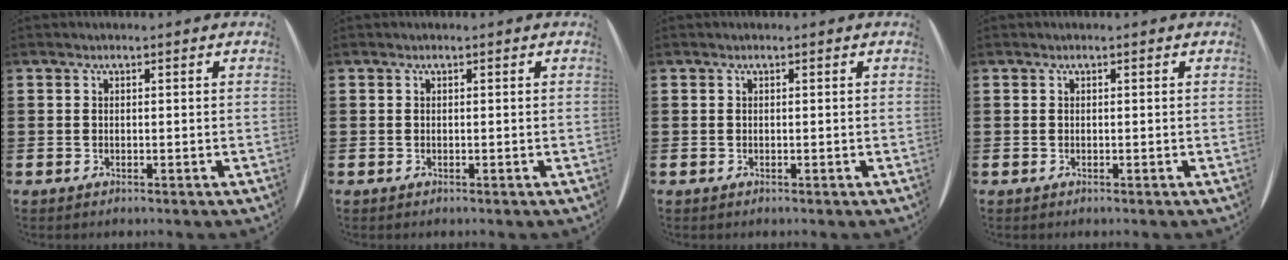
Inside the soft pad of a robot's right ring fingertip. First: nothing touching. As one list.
[{"total": 0.0}, {"total": 0.0}, {"total": 0.0}]